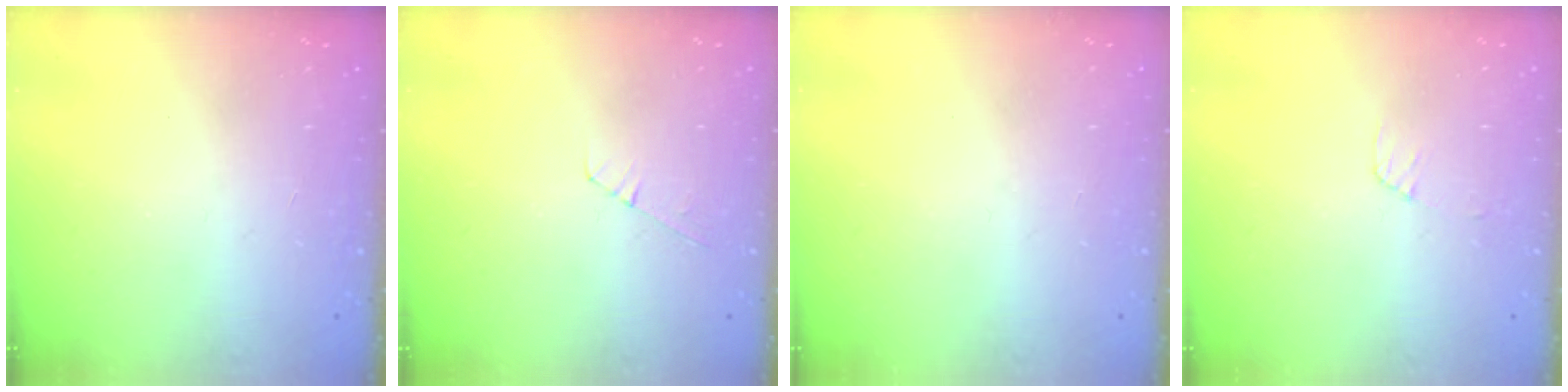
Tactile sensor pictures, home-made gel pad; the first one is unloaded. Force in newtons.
{"total": 5.3, "press": 5.2, "slide": 0.5}
{"total": 1.5, "press": 1.4, "slide": 0.2}
{"total": 4.7, "press": 4.7, "slide": 0.4}